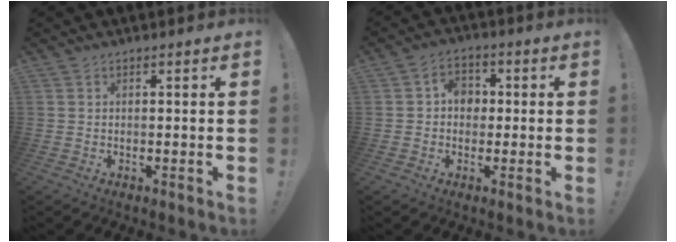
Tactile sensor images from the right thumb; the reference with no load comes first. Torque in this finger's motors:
{"motor_torque": [0.09, -0.06, 0.08, 0.08, 0.00]}